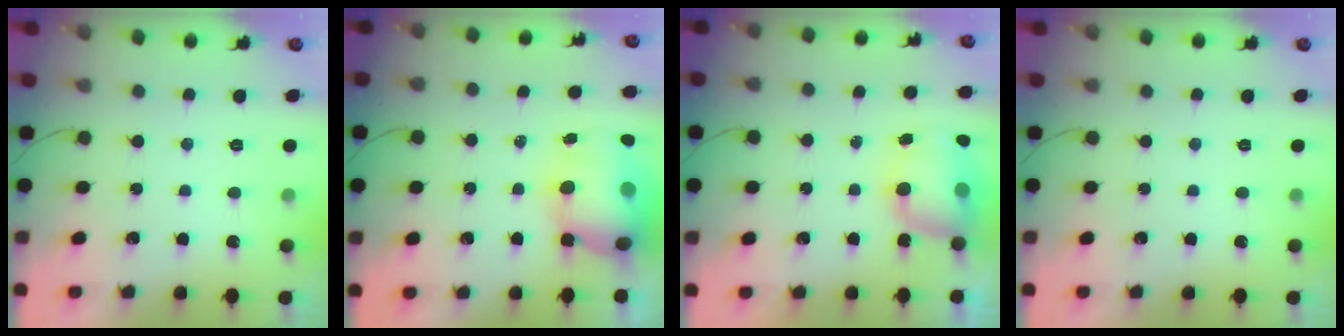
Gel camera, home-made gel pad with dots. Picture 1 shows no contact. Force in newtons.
{"total": 16.3, "press": 14.2, "slide": 8.1}
{"total": 7.5, "press": 7.4, "slide": 0.9}
{"total": 0.0}